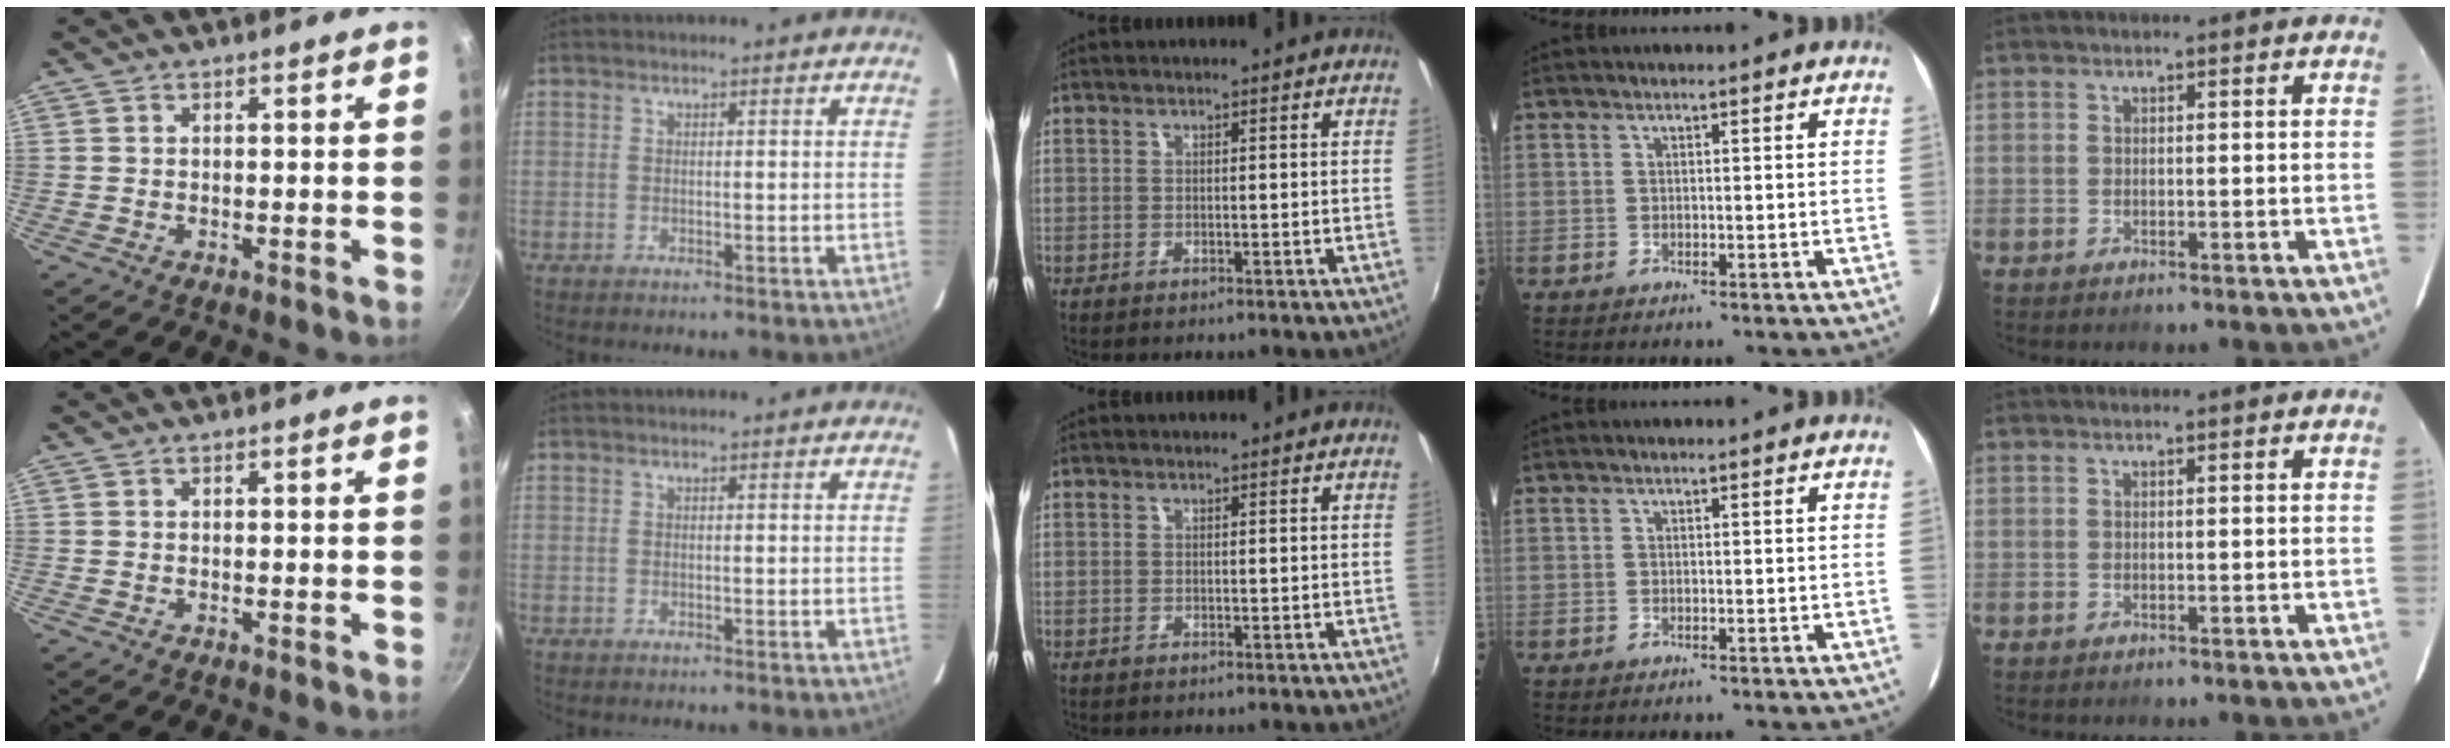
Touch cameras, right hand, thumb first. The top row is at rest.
{}